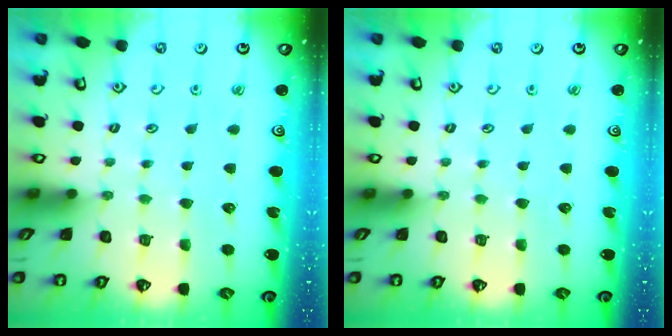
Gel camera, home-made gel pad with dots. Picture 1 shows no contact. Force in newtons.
{"total": 0.0}